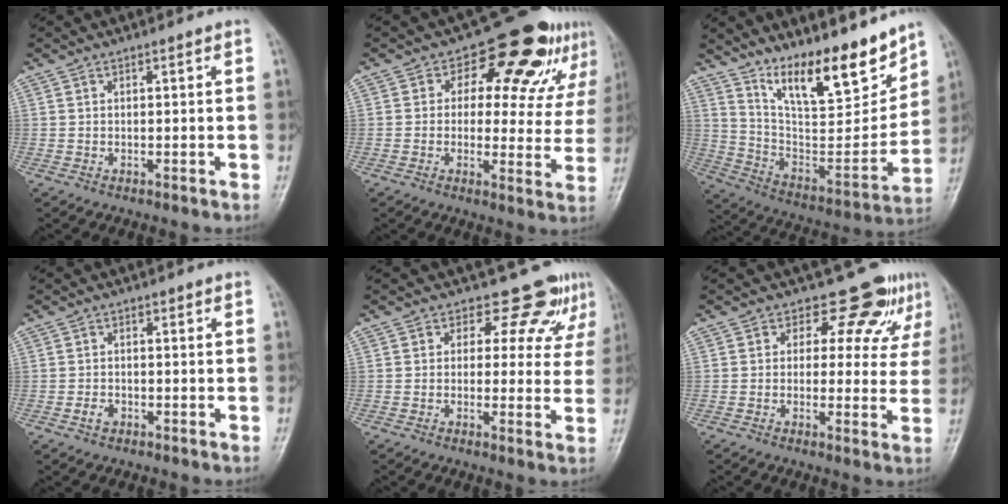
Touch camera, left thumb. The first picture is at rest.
{"total": 15.4, "force": [8.8, 8.8, 9.0], "torque": [-0.056, -0.027, 0.101]}
{"total": 19.2, "force": [14.1, 5.5, 11.8], "torque": [-0.145, -0.088, 0.251]}
{"total": 1.9, "force": [-0.9, 1.4, 0.9], "torque": [-0.012, 0.006, -0.018]}
{"total": 8.2, "force": [6.1, 4.7, 2.6], "torque": [0.011, -0.032, 0.060]}
{"total": 8.6, "force": [5.8, 5.2, 3.6], "torque": [-0.002, -0.030, 0.060]}